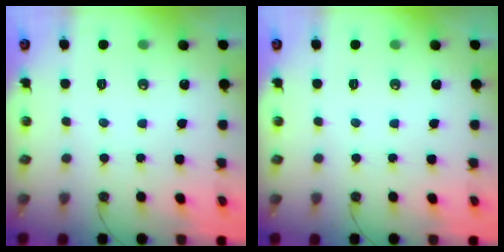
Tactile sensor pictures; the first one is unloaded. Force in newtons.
{"total": 0.0}